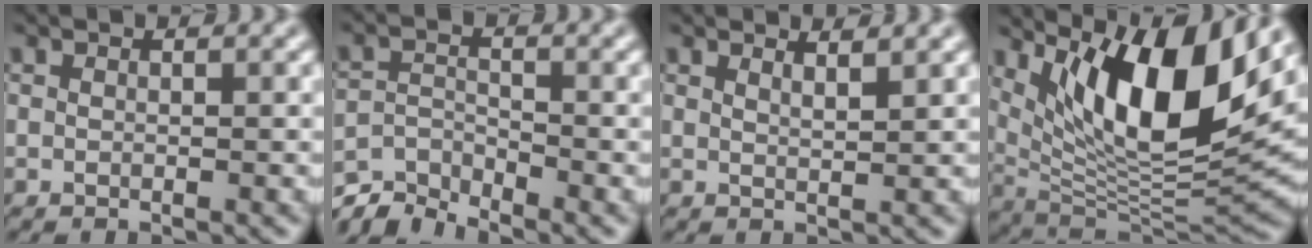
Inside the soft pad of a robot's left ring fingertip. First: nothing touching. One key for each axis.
{"total": 3.8, "fx": -3.6, "fy": 0.8, "fz": 0.7, "tx": -0.011, "ty": -0.002, "tz": -0.080}
{"total": 1.9, "fx": 1.6, "fy": 0.5, "fz": 1.0, "tx": -0.004, "ty": 0.007, "tz": 0.011}
{"total": 12.5, "fx": 5.6, "fy": 3.7, "fz": 10.5, "tx": -0.169, "ty": -0.015, "tz": 0.108}